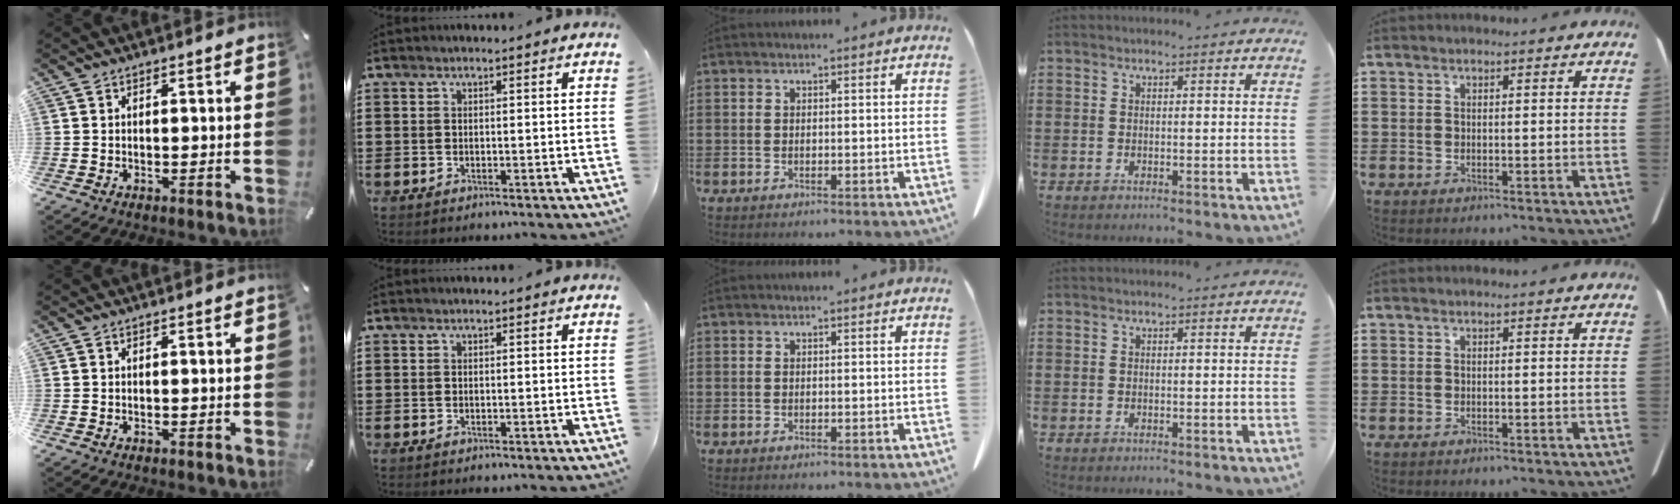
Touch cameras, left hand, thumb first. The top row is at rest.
{}